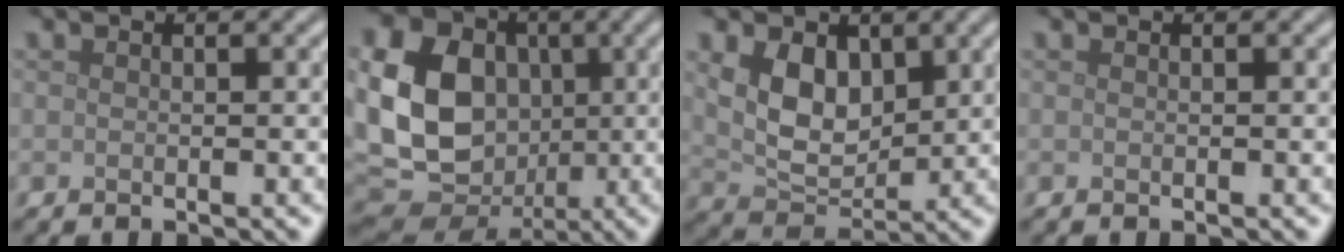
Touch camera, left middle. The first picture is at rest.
{"total": 16.6, "force": [0.4, 13.5, 9.6], "torque": [-0.217, -0.004, -0.004]}
{"total": 5.3, "force": [1.7, 3.4, 3.7], "torque": [-0.078, -0.010, 0.036]}
{"total": 0.0}